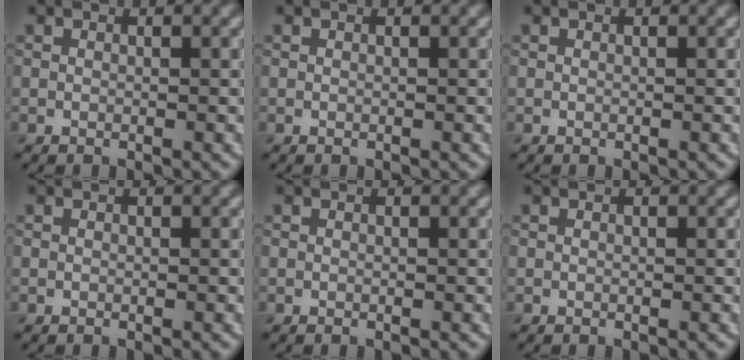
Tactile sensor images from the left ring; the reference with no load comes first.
{"total": 0.0}
{"total": 0.0}
{"total": 0.0}
{"total": 0.0}
{"total": 0.0}